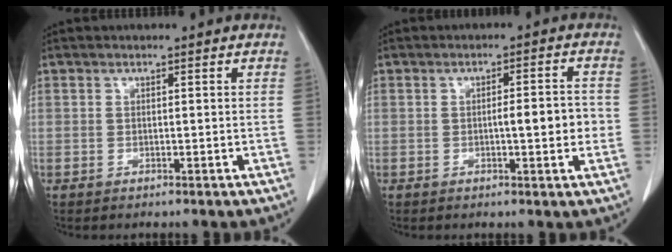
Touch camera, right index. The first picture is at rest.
{"total": 5.1, "force": [-0.6, 0.8, 5.0], "torque": [-0.074, 0.005, -0.006]}